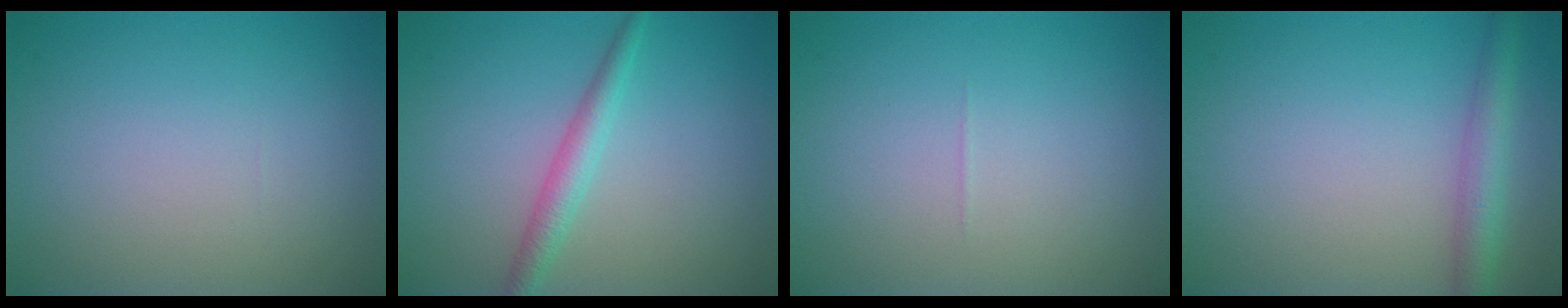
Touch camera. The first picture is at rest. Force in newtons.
{"total": 2.3, "press": 2.3, "slide": 0.1}
{"total": 0.0}
{"total": 3.2, "press": 3.2, "slide": 0.1}